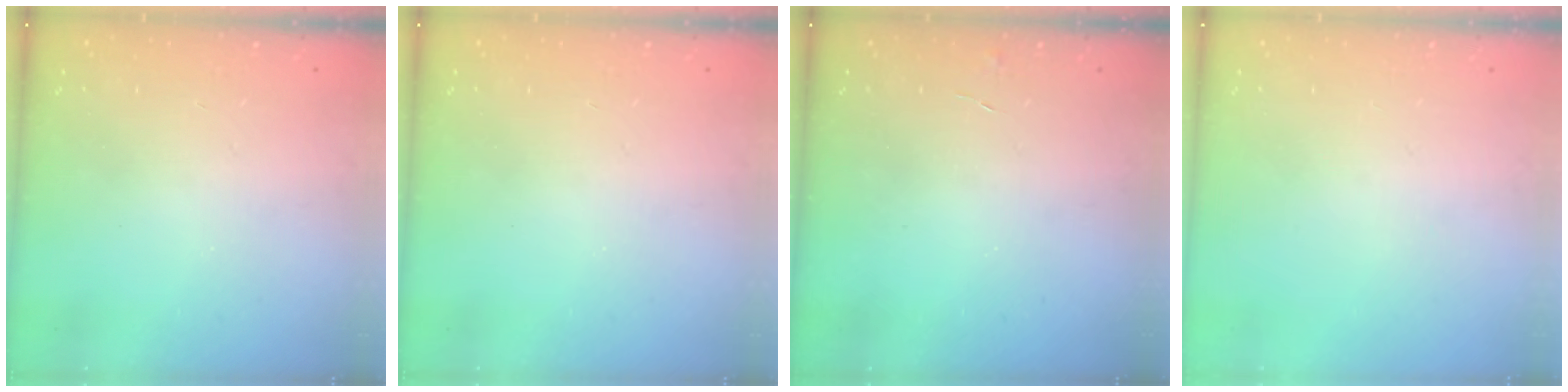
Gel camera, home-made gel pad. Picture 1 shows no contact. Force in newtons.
{"total": 0.0}
{"total": 2.9, "press": 2.9, "slide": 0.3}
{"total": 0.0}